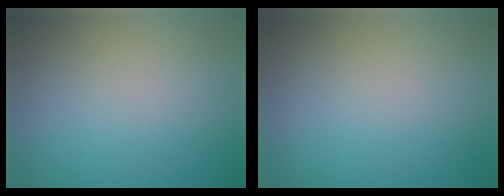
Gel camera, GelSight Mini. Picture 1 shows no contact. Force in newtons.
{"total": 0.0}